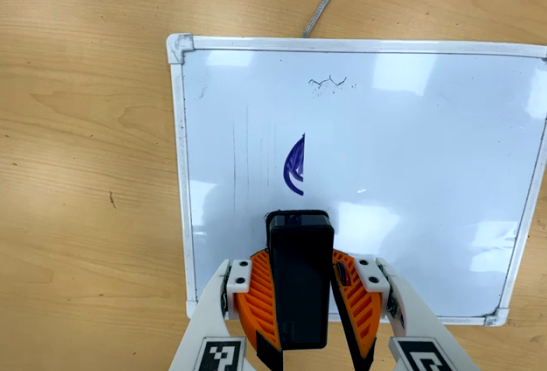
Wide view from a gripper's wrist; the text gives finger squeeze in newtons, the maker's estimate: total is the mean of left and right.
{"total": 9.6, "left": 9.3, "right": 9.9}